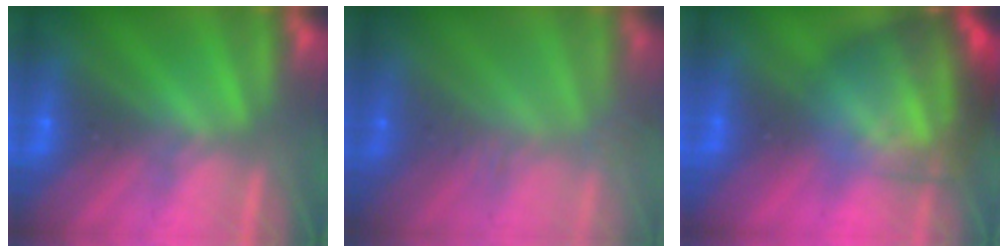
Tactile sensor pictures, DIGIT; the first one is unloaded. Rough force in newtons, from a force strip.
{"total": 2.8}
{"total": 7.4}